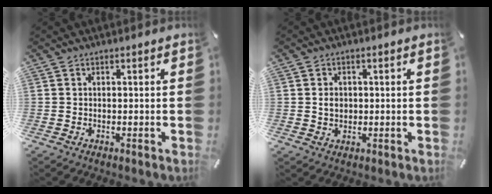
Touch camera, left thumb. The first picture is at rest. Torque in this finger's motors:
{"motor_torque": [0.08, 0.02, 0.06, 0.05, 0.00]}